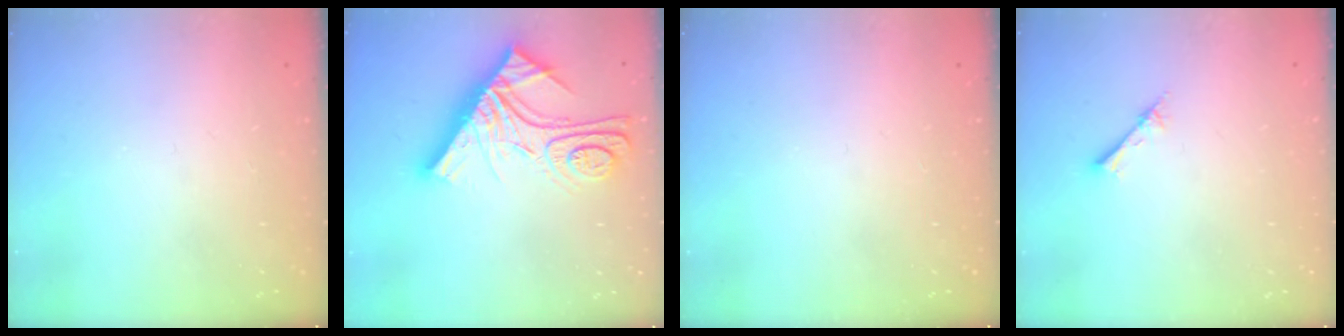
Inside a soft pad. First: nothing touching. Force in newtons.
{"total": 17.1, "press": 17.0, "slide": 1.5}
{"total": 0.0}
{"total": 2.7, "press": 2.6, "slide": 0.3}